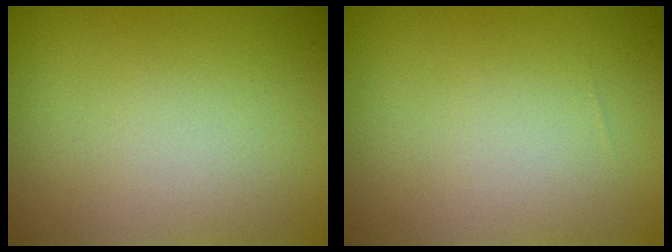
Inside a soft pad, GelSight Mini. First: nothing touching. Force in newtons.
{"total": 0.0}